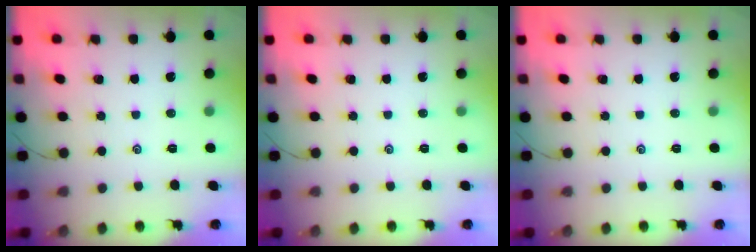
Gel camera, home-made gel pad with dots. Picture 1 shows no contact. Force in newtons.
{"total": 0.0}
{"total": 0.0}